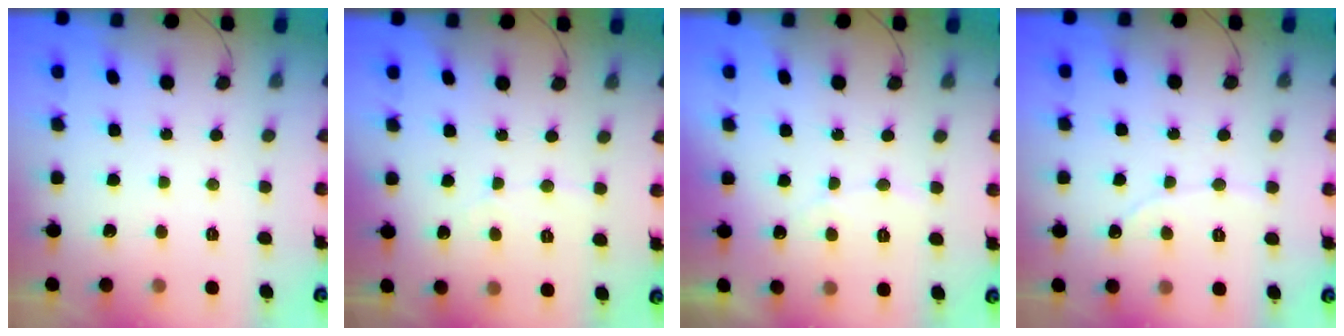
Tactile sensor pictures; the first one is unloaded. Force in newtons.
{"total": 2.5, "press": 2.5, "slide": 0.2}
{"total": 5.0, "press": 4.9, "slide": 0.4}
{"total": 1.7, "press": 1.7, "slide": 0.1}